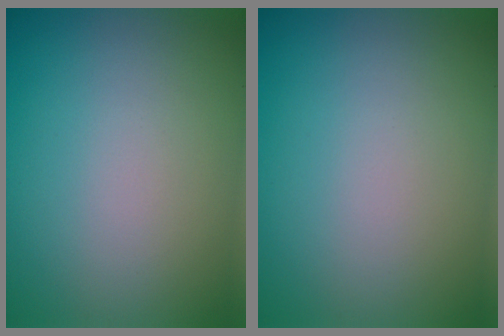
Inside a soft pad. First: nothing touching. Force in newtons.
{"total": 0.0}